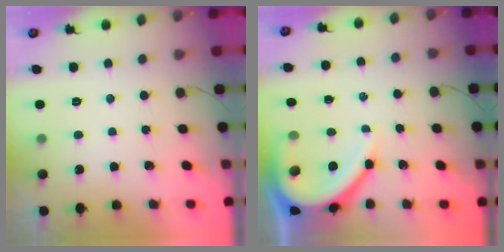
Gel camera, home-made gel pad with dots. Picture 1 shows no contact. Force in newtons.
{"total": 11.2, "press": 11.1, "slide": 1.0}